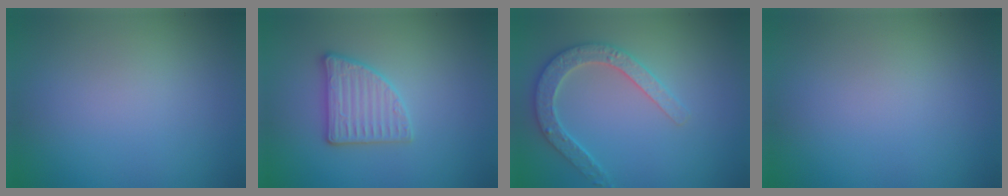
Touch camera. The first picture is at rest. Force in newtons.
{"total": 2.9, "press": 2.8, "slide": 0.5}
{"total": 3.3, "press": 3.2, "slide": 0.8}
{"total": 0.0}